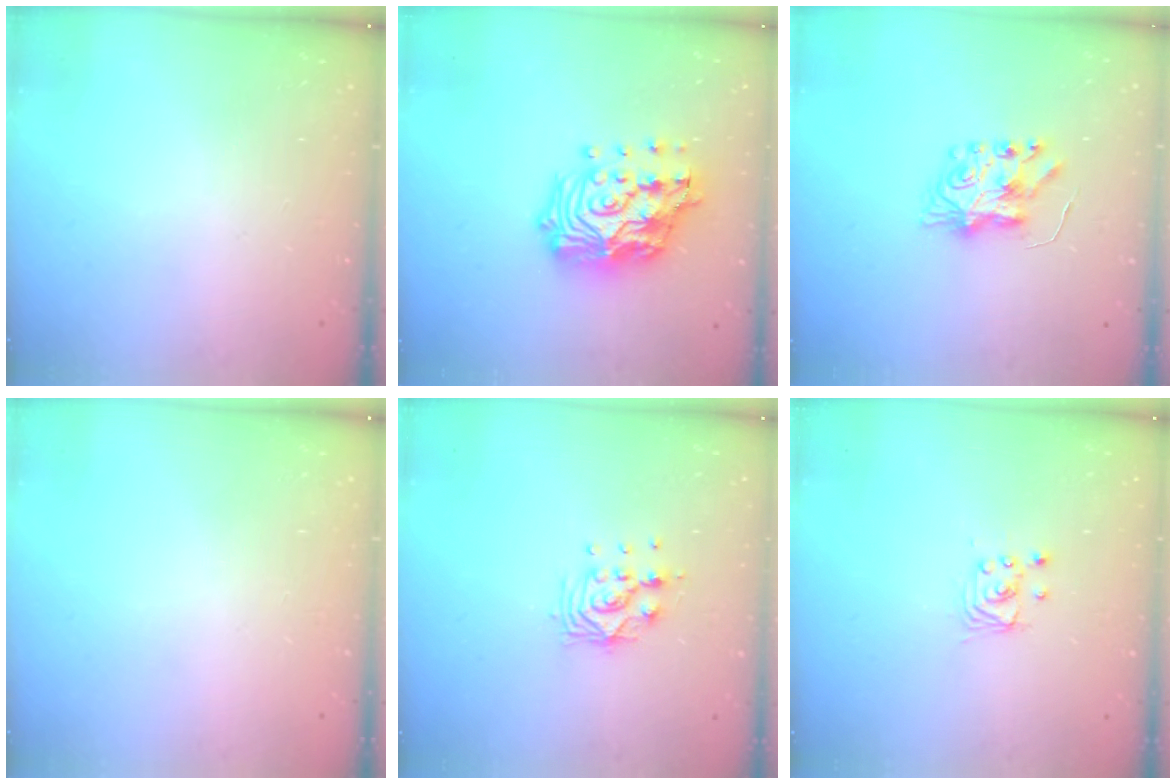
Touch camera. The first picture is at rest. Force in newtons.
{"total": 20.6, "press": 20.5, "slide": 2.7}
{"total": 7.4, "press": 7.4, "slide": 0.2}
{"total": 0.0}
{"total": 9.2, "press": 9.2, "slide": 0.5}
{"total": 2.8, "press": 2.8, "slide": 0.2}